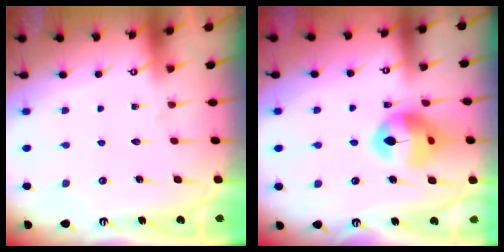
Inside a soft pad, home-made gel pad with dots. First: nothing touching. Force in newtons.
{"total": 14.8, "press": 14.7, "slide": 1.7}